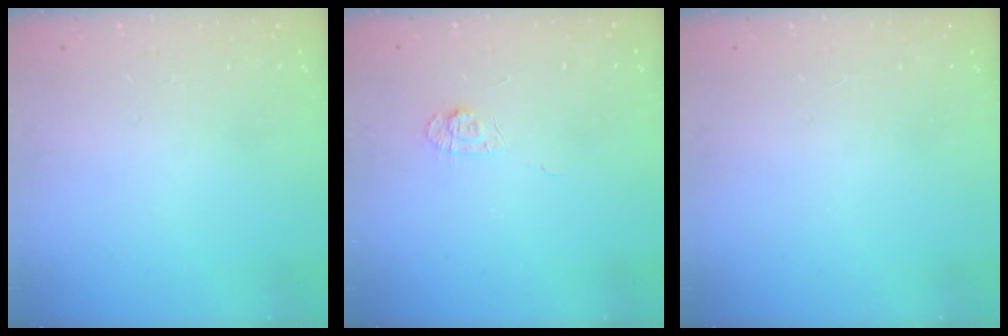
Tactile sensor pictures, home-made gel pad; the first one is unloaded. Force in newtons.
{"total": 5.6, "press": 5.6, "slide": 0.7}
{"total": 0.0}